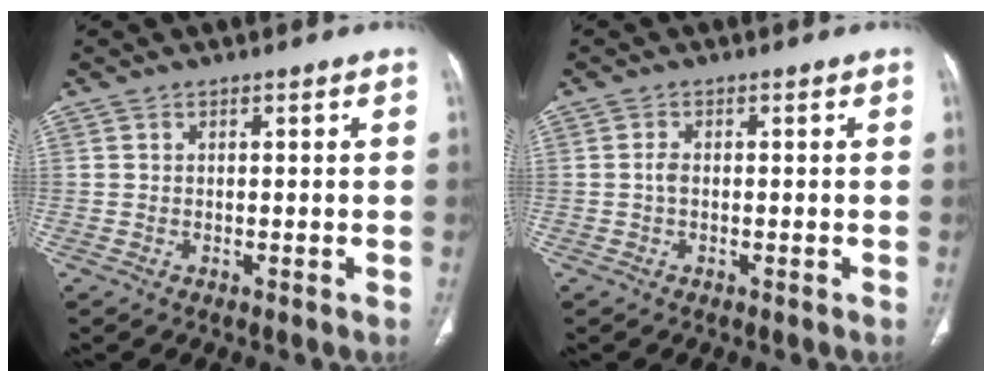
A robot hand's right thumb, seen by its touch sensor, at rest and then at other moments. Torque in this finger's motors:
{"motor_torque": [0.55, 0.24, 0.34, -0.37, 0.00]}